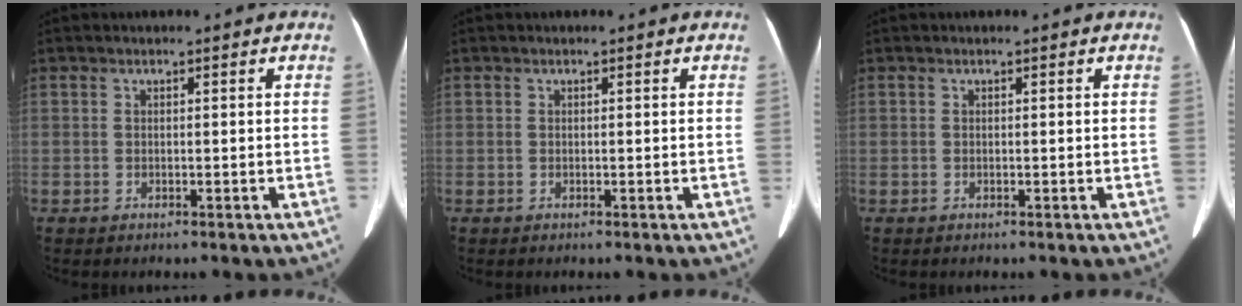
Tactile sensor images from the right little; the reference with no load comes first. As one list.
[{"total": 0.0}, {"total": 0.0}]